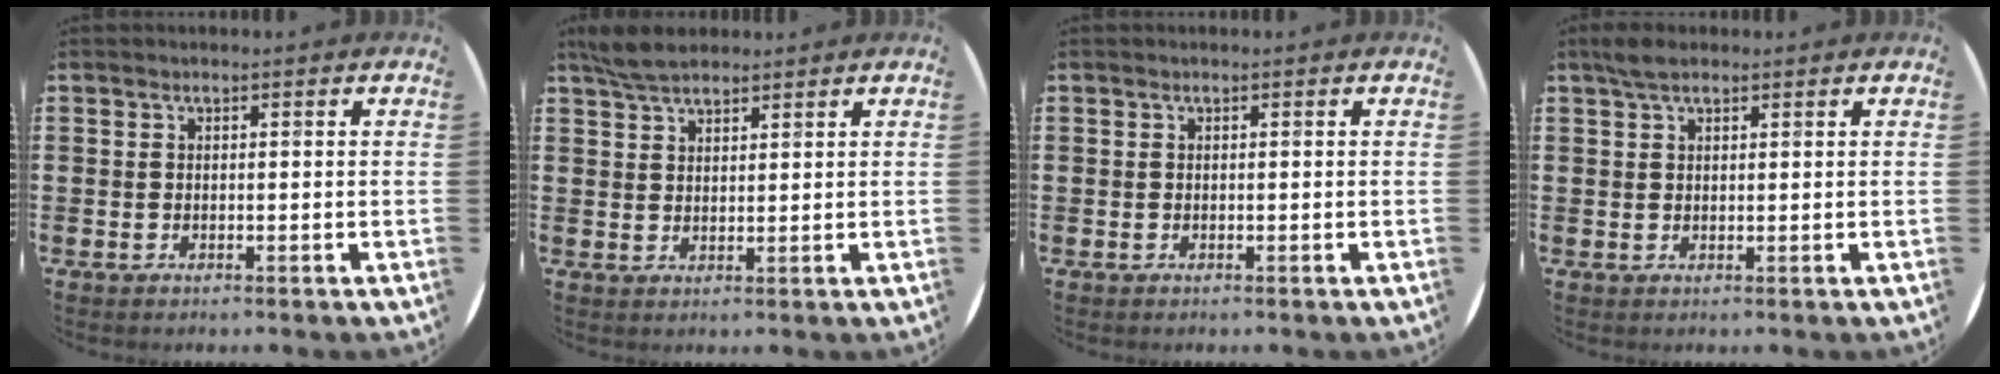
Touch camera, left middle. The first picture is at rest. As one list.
[{"total": 4.8, "force": [4.1, 1.6, 1.9], "torque": [-0.047, 0.000, 0.079]}, {"total": 0.0}, {"total": 2.4, "force": [1.8, 0.9, 1.3], "torque": [-0.030, 0.006, 0.034]}]